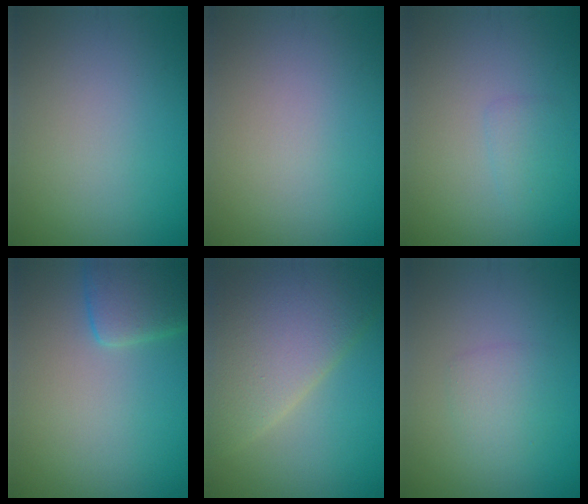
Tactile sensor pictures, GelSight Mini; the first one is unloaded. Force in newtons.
{"total": 0.0}
{"total": 1.2, "press": 1.2, "slide": 0.1}
{"total": 4.1, "press": 4.1, "slide": 0.4}
{"total": 7.6, "press": 7.6, "slide": 0.4}
{"total": 1.8, "press": 1.8, "slide": 0.2}